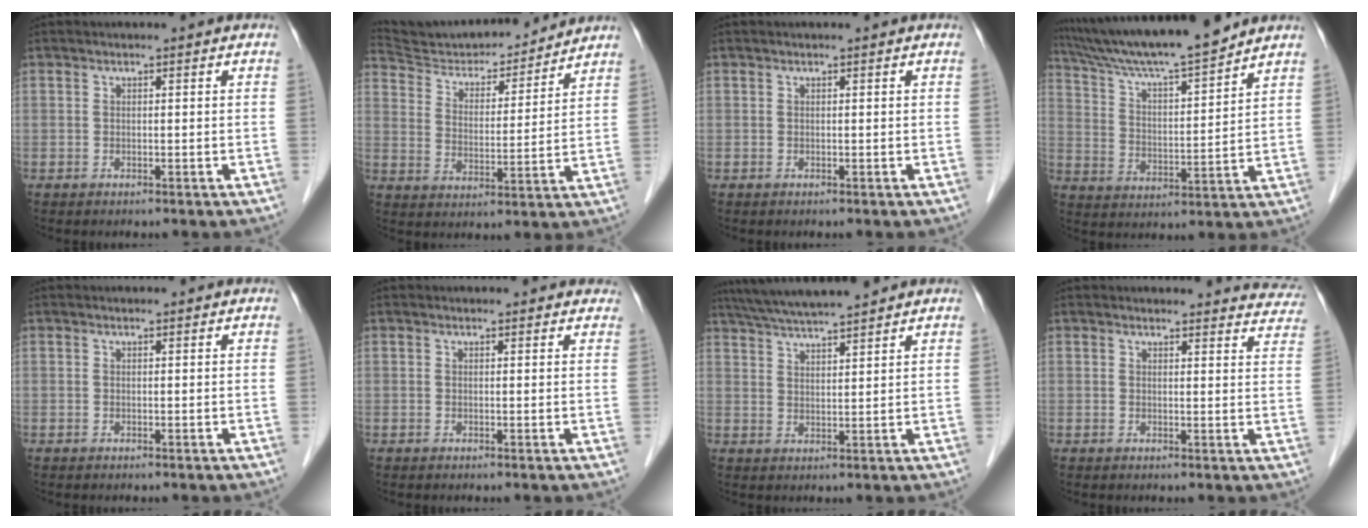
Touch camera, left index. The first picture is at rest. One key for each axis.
{"total": 16.2, "fx": 15.6, "fy": 2.7, "fz": 3.4, "tx": -0.056, "ty": -0.002, "tz": 0.247}
{"total": 0.0}
{"total": 15.4, "fx": 13.9, "fy": -0.3, "fz": 6.8, "tx": -0.124, "ty": 0.003, "tz": 0.234}
{"total": 1.1, "fx": 1.0, "fy": 0.1, "fz": 0.2, "tx": -0.010, "ty": 0.007, "tz": 0.012}
{"total": 5.3, "fx": 4.9, "fy": 1.6, "fz": 1.4, "tx": -0.004, "ty": 0.009, "tz": 0.042}
{"total": 10.3, "fx": 9.2, "fy": -0.1, "fz": 4.5, "tx": -0.082, "ty": 0.024, "tz": 0.147}
{"total": 12.8, "fx": 12.5, "fy": 2.3, "fz": 1.5, "tx": 0.017, "ty": -0.043, "tz": 0.105}